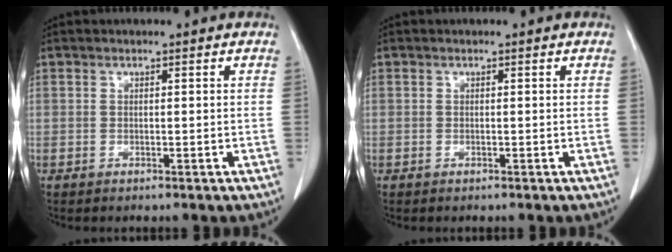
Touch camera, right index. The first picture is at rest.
{"total": 0.0}